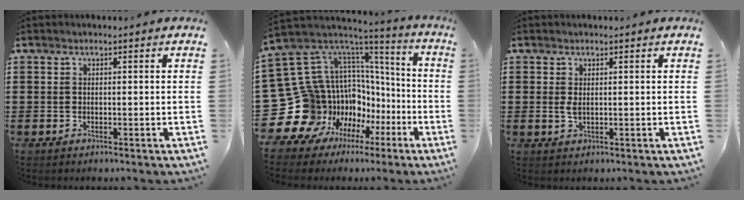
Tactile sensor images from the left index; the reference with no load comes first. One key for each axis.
{"total": 15.4, "fx": -3.4, "fy": 13.8, "fz": 5.9, "tx": -0.176, "ty": -0.056, "tz": 0.003}
{"total": 1.5, "fx": 0.3, "fy": 0.5, "fz": 1.3, "tx": -0.035, "ty": -0.001, "tz": 0.002}